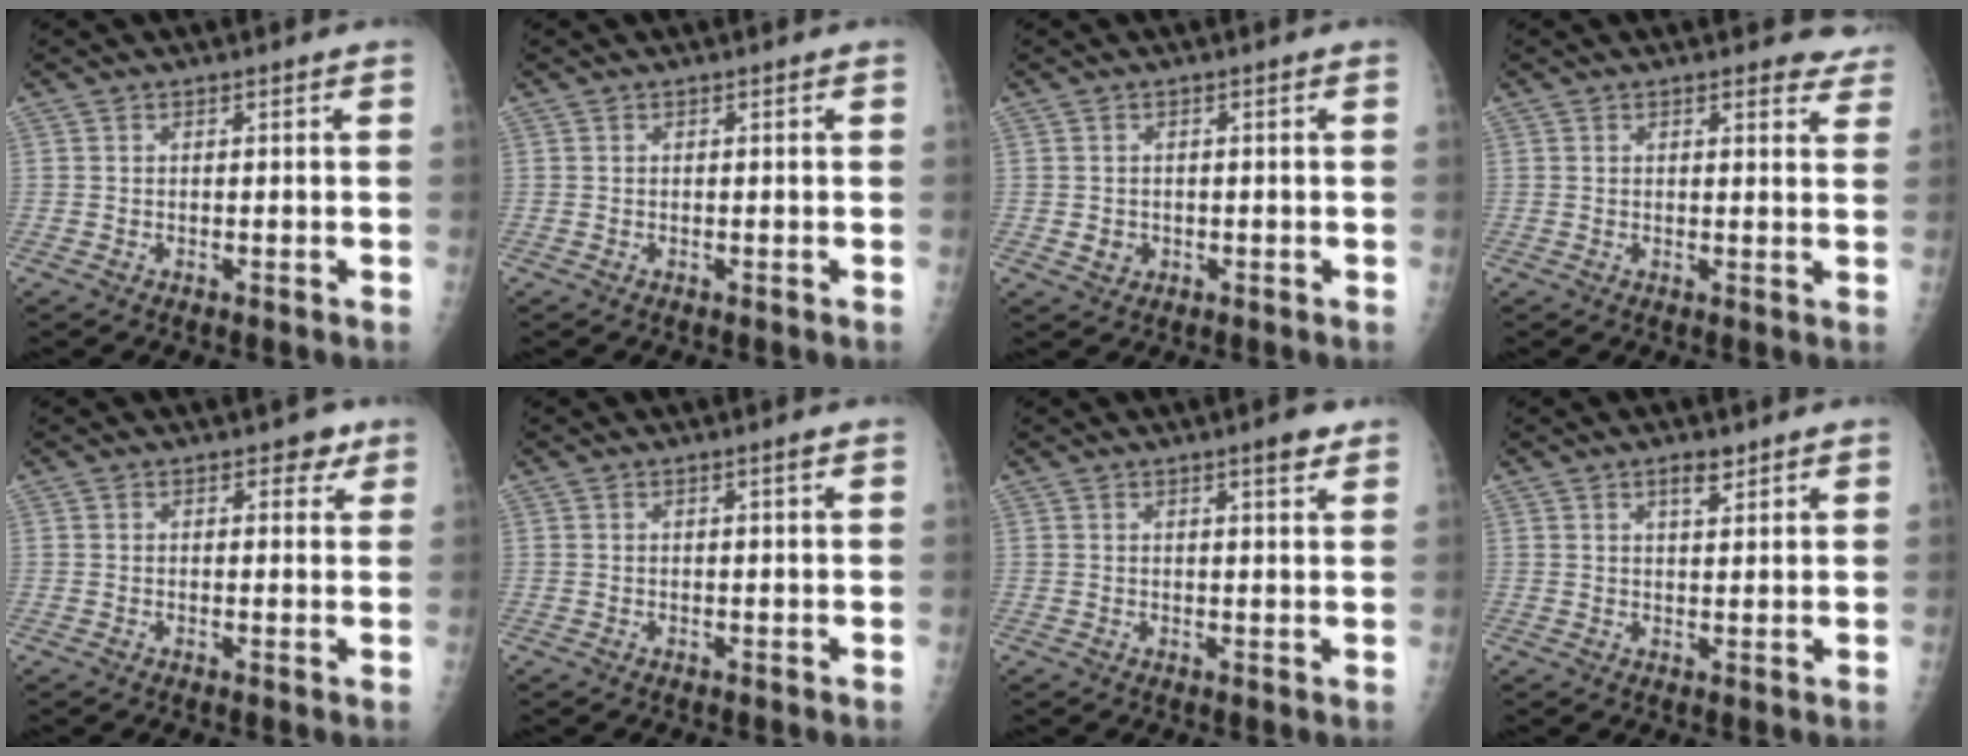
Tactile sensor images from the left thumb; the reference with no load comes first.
{"total": 0.0}
{"total": 1.8, "force": [-0.4, 1.6, 0.6], "torque": [0.002, 0.004, 0.000]}
{"total": 5.4, "force": [4.8, 2.0, 1.5], "torque": [0.017, -0.023, 0.038]}
{"total": 2.7, "force": [1.6, 1.7, 1.3], "torque": [0.008, -0.005, 0.014]}
{"total": 0.7, "force": [0.4, 0.0, 0.6], "torque": [-0.010, 0.000, 0.005]}
{"total": 3.3, "force": [2.2, 0.8, 2.3], "torque": [-0.026, -0.011, 0.028]}
{"total": 3.0, "force": [2.0, 1.2, 1.8], "torque": [-0.015, -0.013, 0.034]}